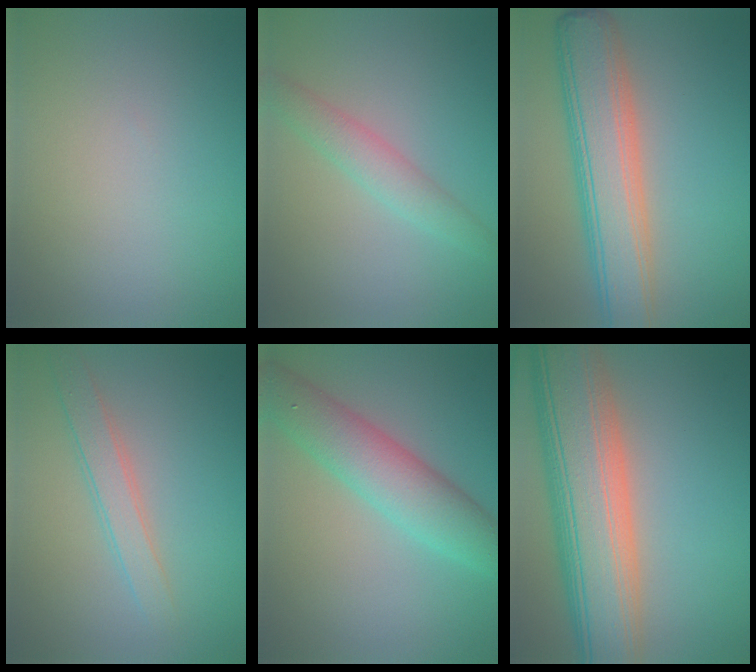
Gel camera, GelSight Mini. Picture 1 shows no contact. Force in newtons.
{"total": 2.6, "press": 2.6, "slide": 0.0}
{"total": 7.7, "press": 7.7, "slide": 0.4}
{"total": 2.4, "press": 2.4, "slide": 0.0}
{"total": 5.9, "press": 5.9, "slide": 0.2}
{"total": 12.5, "press": 12.5, "slide": 0.8}